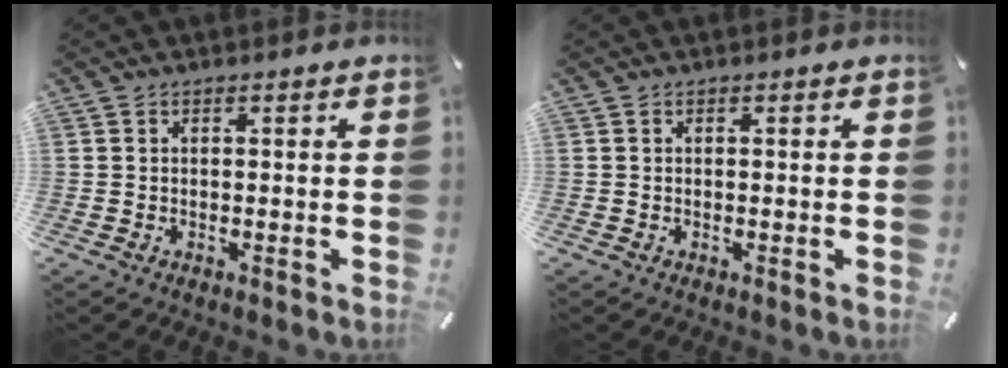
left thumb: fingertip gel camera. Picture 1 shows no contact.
{"total": 0.0}